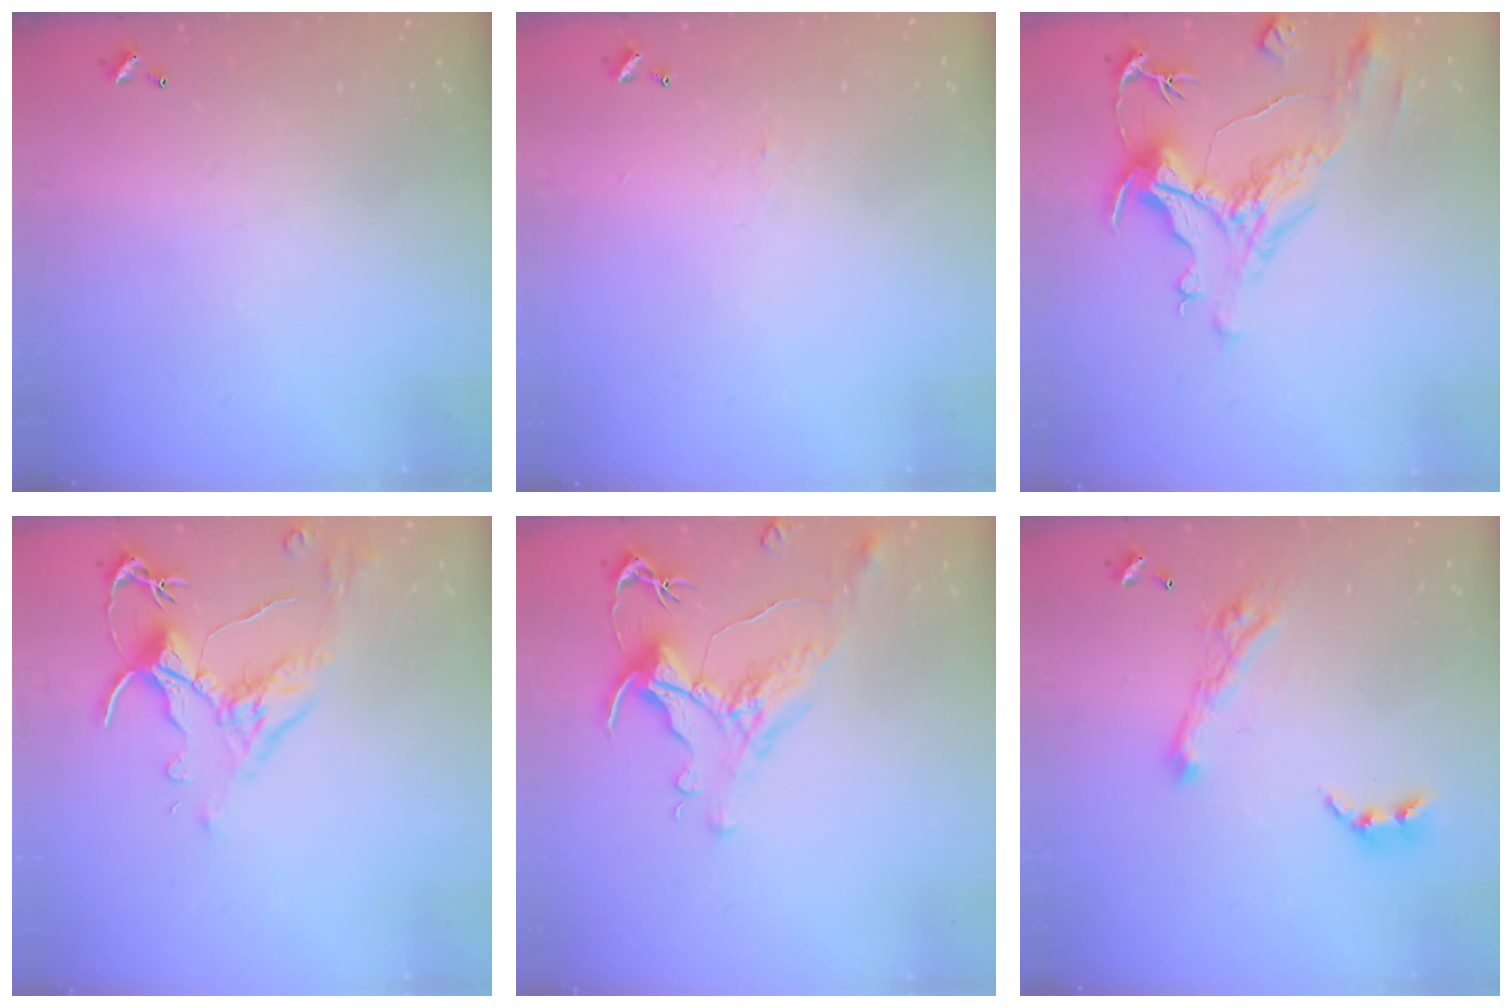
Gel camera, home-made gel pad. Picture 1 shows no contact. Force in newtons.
{"total": 1.8, "press": 1.7, "slide": 0.6}
{"total": 1.9, "press": 0.8, "slide": 1.7}
{"total": 2.5, "press": 2.1, "slide": 1.4}
{"total": 1.6, "press": 1.0, "slide": 1.3}
{"total": 9.2, "press": 9.1, "slide": 1.1}